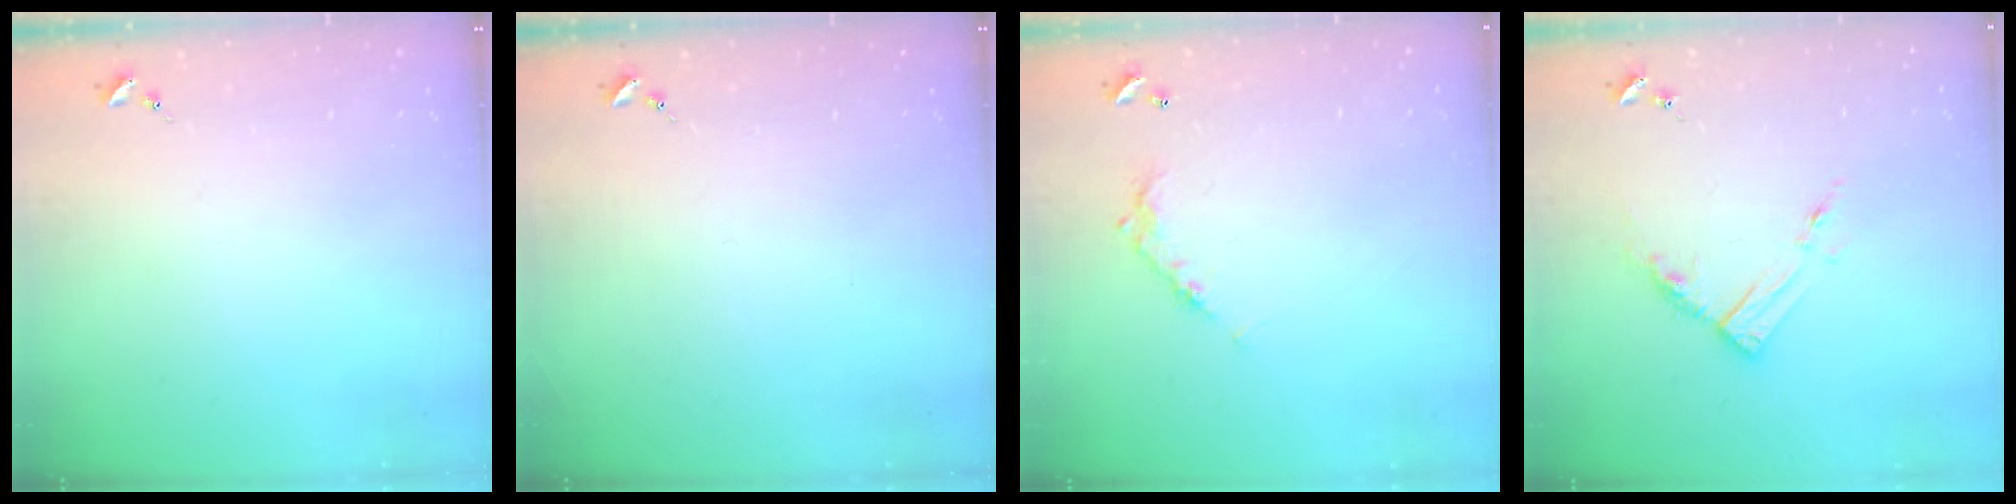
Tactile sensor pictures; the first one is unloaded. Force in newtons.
{"total": 0.0}
{"total": 8.4, "press": 8.4, "slide": 0.4}
{"total": 8.8, "press": 8.8, "slide": 0.6}